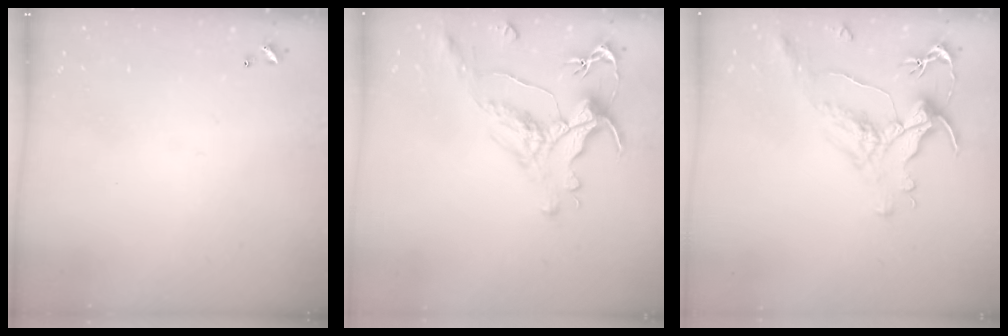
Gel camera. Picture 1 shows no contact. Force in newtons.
{"total": 1.3, "press": 0.1, "slide": 1.3}
{"total": 1.6, "press": 1.0, "slide": 1.3}